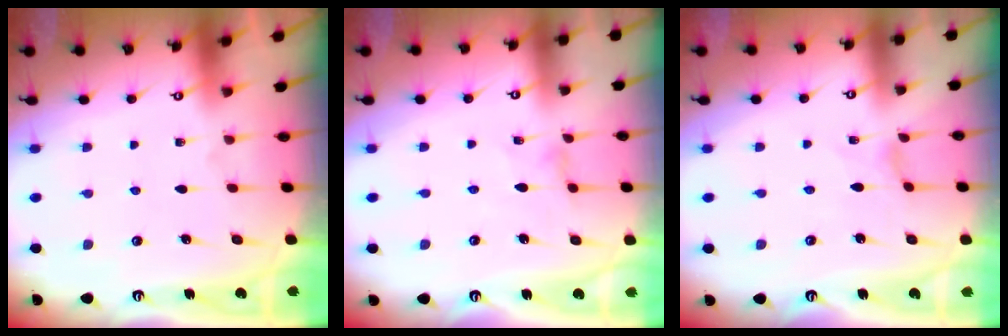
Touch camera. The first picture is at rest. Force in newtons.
{"total": 1.5, "press": 1.5, "slide": 0.3}
{"total": 0.0}